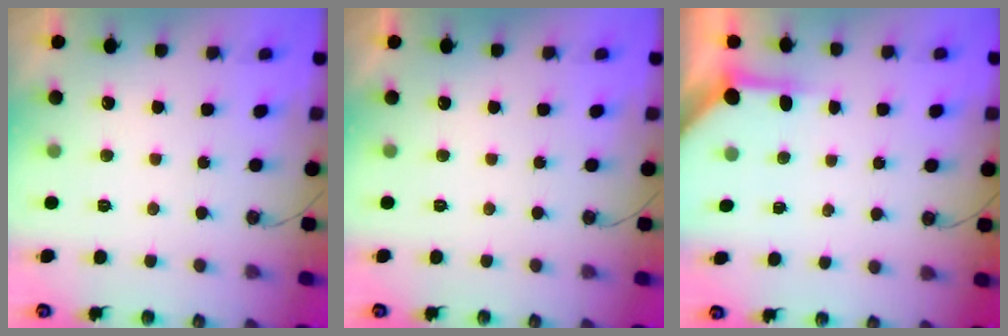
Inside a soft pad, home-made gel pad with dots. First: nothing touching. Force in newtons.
{"total": 0.0}
{"total": 3.9, "press": 3.9, "slide": 0.4}